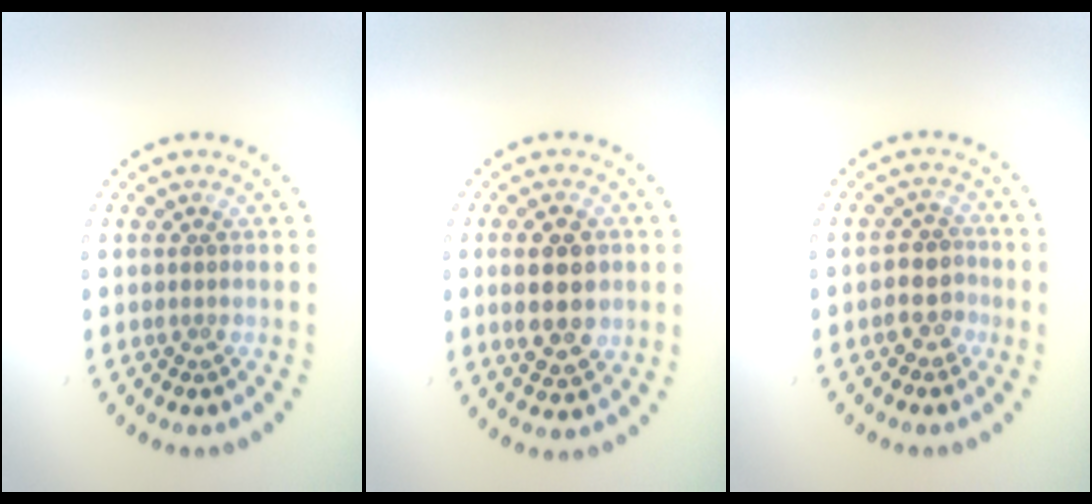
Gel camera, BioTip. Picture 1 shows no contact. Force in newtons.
{"total": 5.1, "press": 5.1, "slide": 0.3}
{"total": 2.7, "press": 2.4, "slide": 1.1}